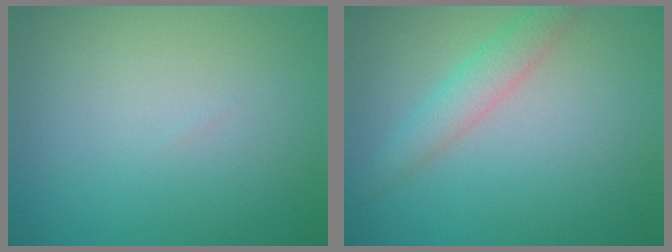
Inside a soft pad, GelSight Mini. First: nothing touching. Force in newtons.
{"total": 2.7, "press": 2.7, "slide": 0.1}